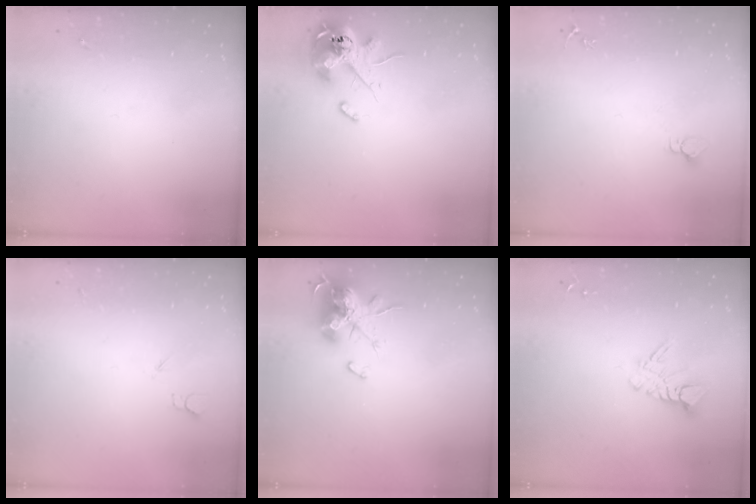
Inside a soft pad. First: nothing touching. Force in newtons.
{"total": 12.8, "press": 12.6, "slide": 2.2}
{"total": 2.7, "press": 2.7, "slide": 0.1}
{"total": 3.2, "press": 3.2, "slide": 0.4}
{"total": 15.7, "press": 15.7, "slide": 0.1}
{"total": 8.9, "press": 8.8, "slide": 0.9}